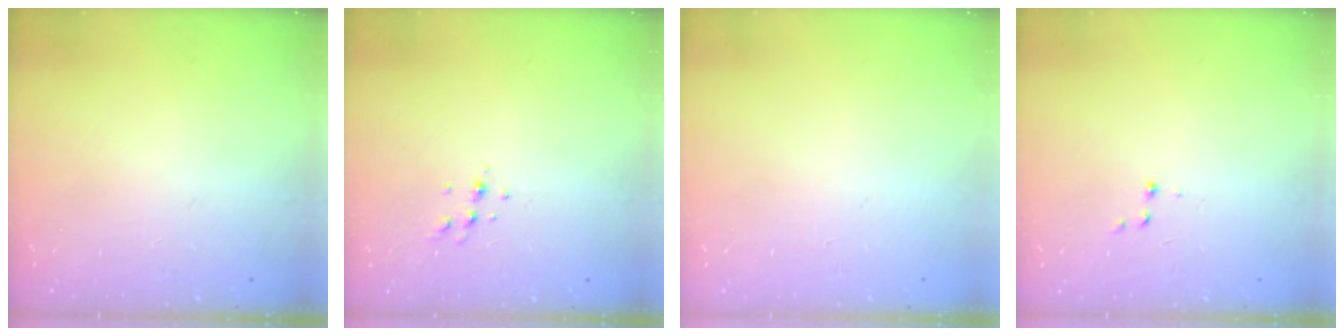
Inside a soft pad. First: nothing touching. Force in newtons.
{"total": 4.3, "press": 4.2, "slide": 0.9}
{"total": 0.0}
{"total": 2.6, "press": 2.5, "slide": 0.6}